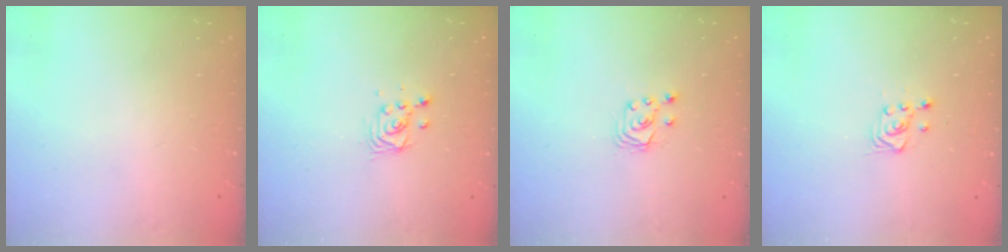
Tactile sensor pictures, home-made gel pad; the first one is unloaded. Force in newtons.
{"total": 3.3, "press": 3.3, "slide": 0.4}
{"total": 3.9, "press": 3.9, "slide": 0.4}
{"total": 3.0, "press": 2.8, "slide": 1.0}